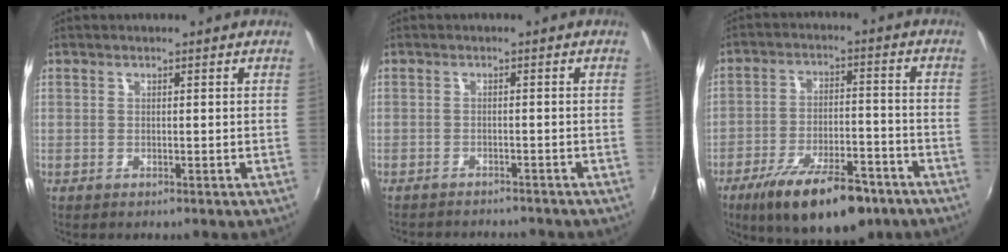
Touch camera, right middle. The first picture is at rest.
{"total": 6.6, "force": [-6.2, 1.5, 1.9], "torque": [-0.053, -0.014, -0.089]}
{"total": 16.9, "force": [-11.4, 5.8, 11.0], "torque": [-0.198, -0.022, -0.173]}